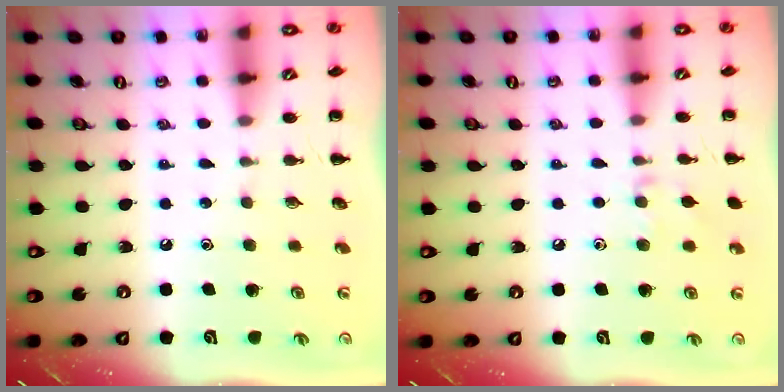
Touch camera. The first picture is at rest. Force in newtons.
{"total": 6.6, "press": 6.2, "slide": 2.2}